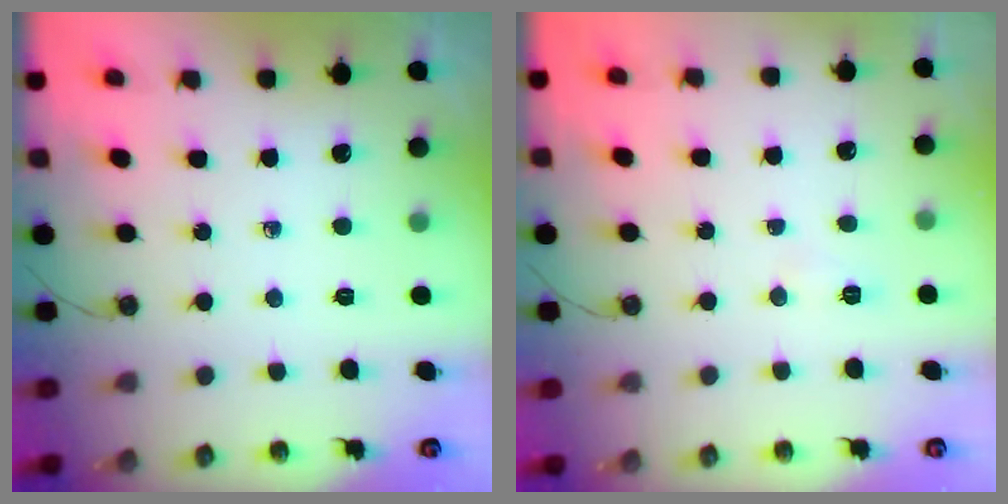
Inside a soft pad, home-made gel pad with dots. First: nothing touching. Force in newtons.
{"total": 4.4, "press": 4.4, "slide": 0.5}